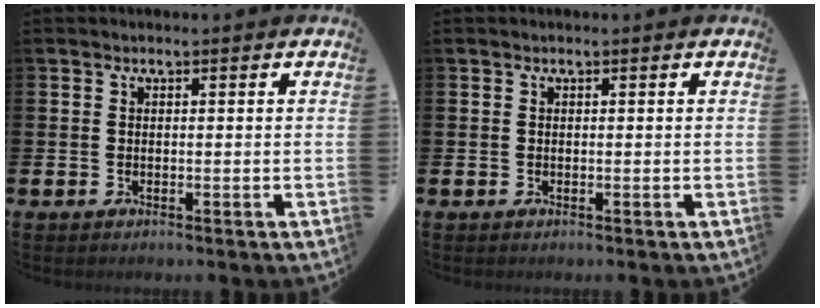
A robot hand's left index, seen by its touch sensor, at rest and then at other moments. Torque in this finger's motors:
{"motor_torque": [0.09, 0.01, -0.02, -0.01]}